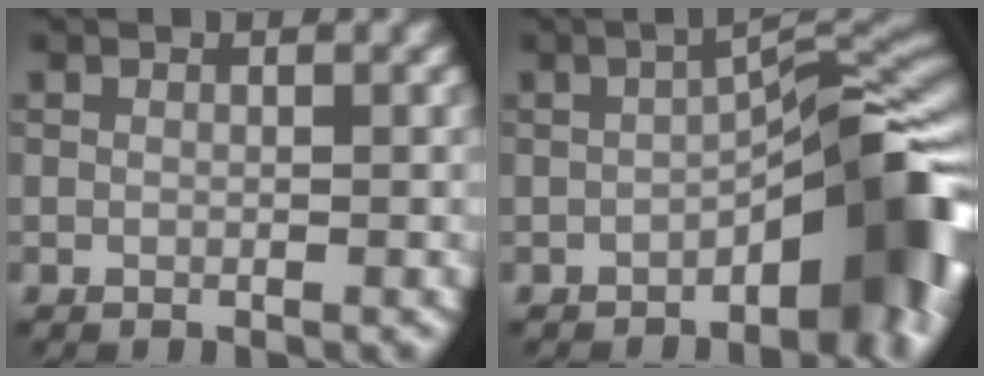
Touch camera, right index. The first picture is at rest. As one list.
[{"total": 9.1, "force": [-3.2, 3.2, 7.9], "torque": [-0.084, 0.018, -0.058]}]